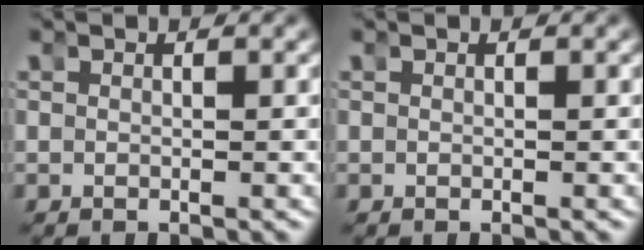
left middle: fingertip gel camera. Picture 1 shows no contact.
{"total": 0.0}